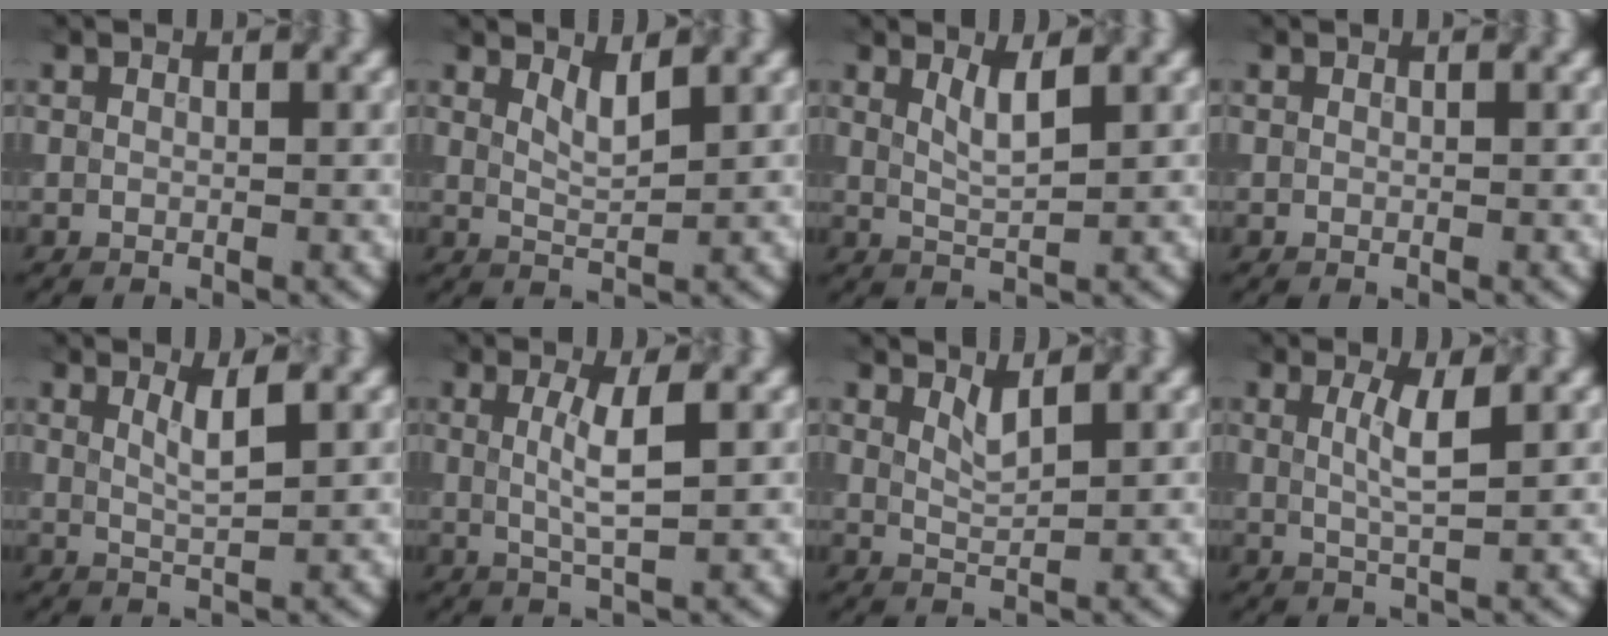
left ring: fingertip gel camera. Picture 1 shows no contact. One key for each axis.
{"total": 1.9, "fx": 1.3, "fy": 0.4, "fz": 1.3, "tx": -0.024, "ty": -0.006, "tz": 0.025}
{"total": 2.3, "fx": 1.2, "fy": 0.6, "fz": 1.8, "tx": -0.032, "ty": -0.005, "tz": 0.024}
{"total": 0.0}
{"total": 2.2, "fx": 1.0, "fy": 0.5, "fz": 1.9, "tx": -0.029, "ty": -0.005, "tz": 0.017}
{"total": 3.3, "fx": 0.6, "fy": 0.7, "fz": 3.1, "tx": -0.058, "ty": -0.002, "tz": 0.011}
{"total": 1.7, "fx": 1.2, "fy": 0.4, "fz": 1.1, "tx": -0.023, "ty": -0.004, "tz": 0.023}
{"total": 2.8, "fx": 0.8, "fy": 0.6, "fz": 2.6, "tx": -0.043, "ty": -0.003, "tz": 0.014}